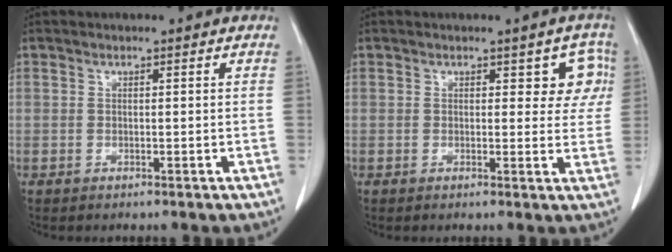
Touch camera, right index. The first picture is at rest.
{"total": 4.6, "force": [1.8, 2.7, 3.3], "torque": [-0.015, 0.007, 0.015]}